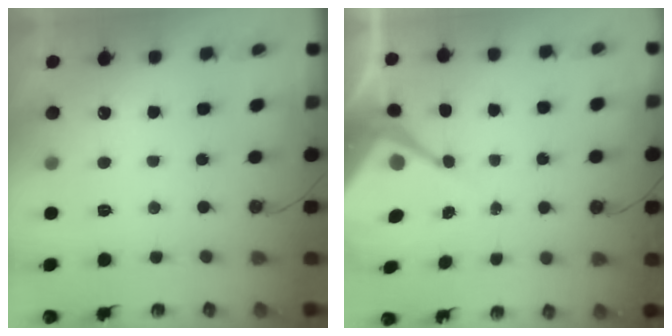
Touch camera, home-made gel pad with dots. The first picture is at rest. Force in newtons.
{"total": 7.0, "press": 7.0, "slide": 0.6}